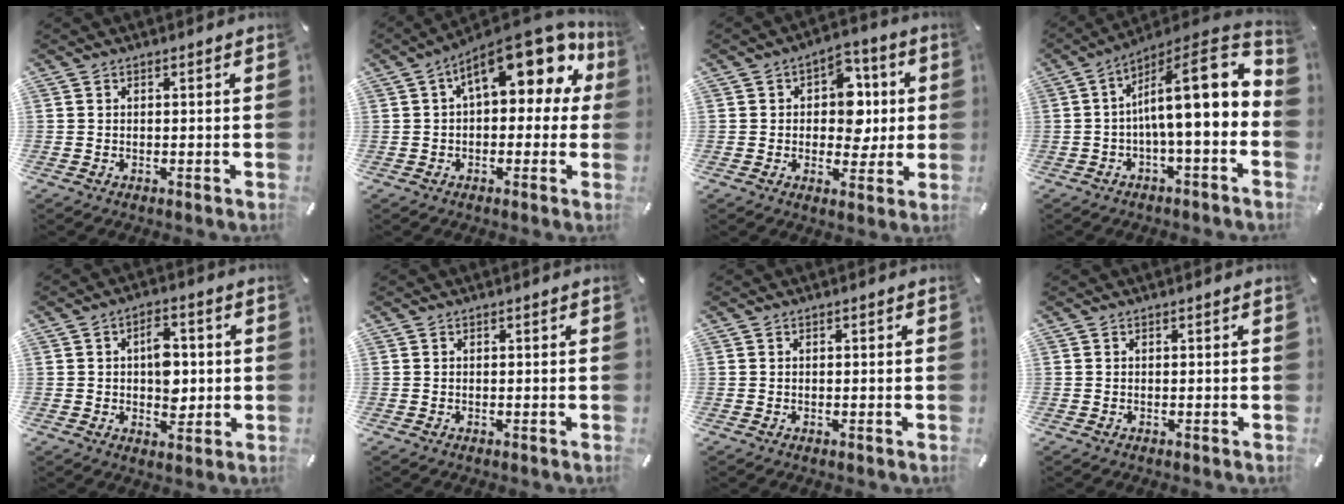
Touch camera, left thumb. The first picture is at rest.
{"total": 16.6, "force": [7.8, 7.4, 12.6], "torque": [-0.184, -0.046, 0.132]}
{"total": 9.5, "force": [0.8, 7.6, 5.7], "torque": [-0.065, 0.003, 0.011]}
{"total": 15.8, "force": [1.3, 3.8, 15.2], "torque": [-0.224, -0.029, 0.014]}
{"total": 7.7, "force": [0.4, 5.3, 5.6], "torque": [-0.060, -0.005, 0.001]}
{"total": 0.0}
{"total": 0.0}
{"total": 0.0}